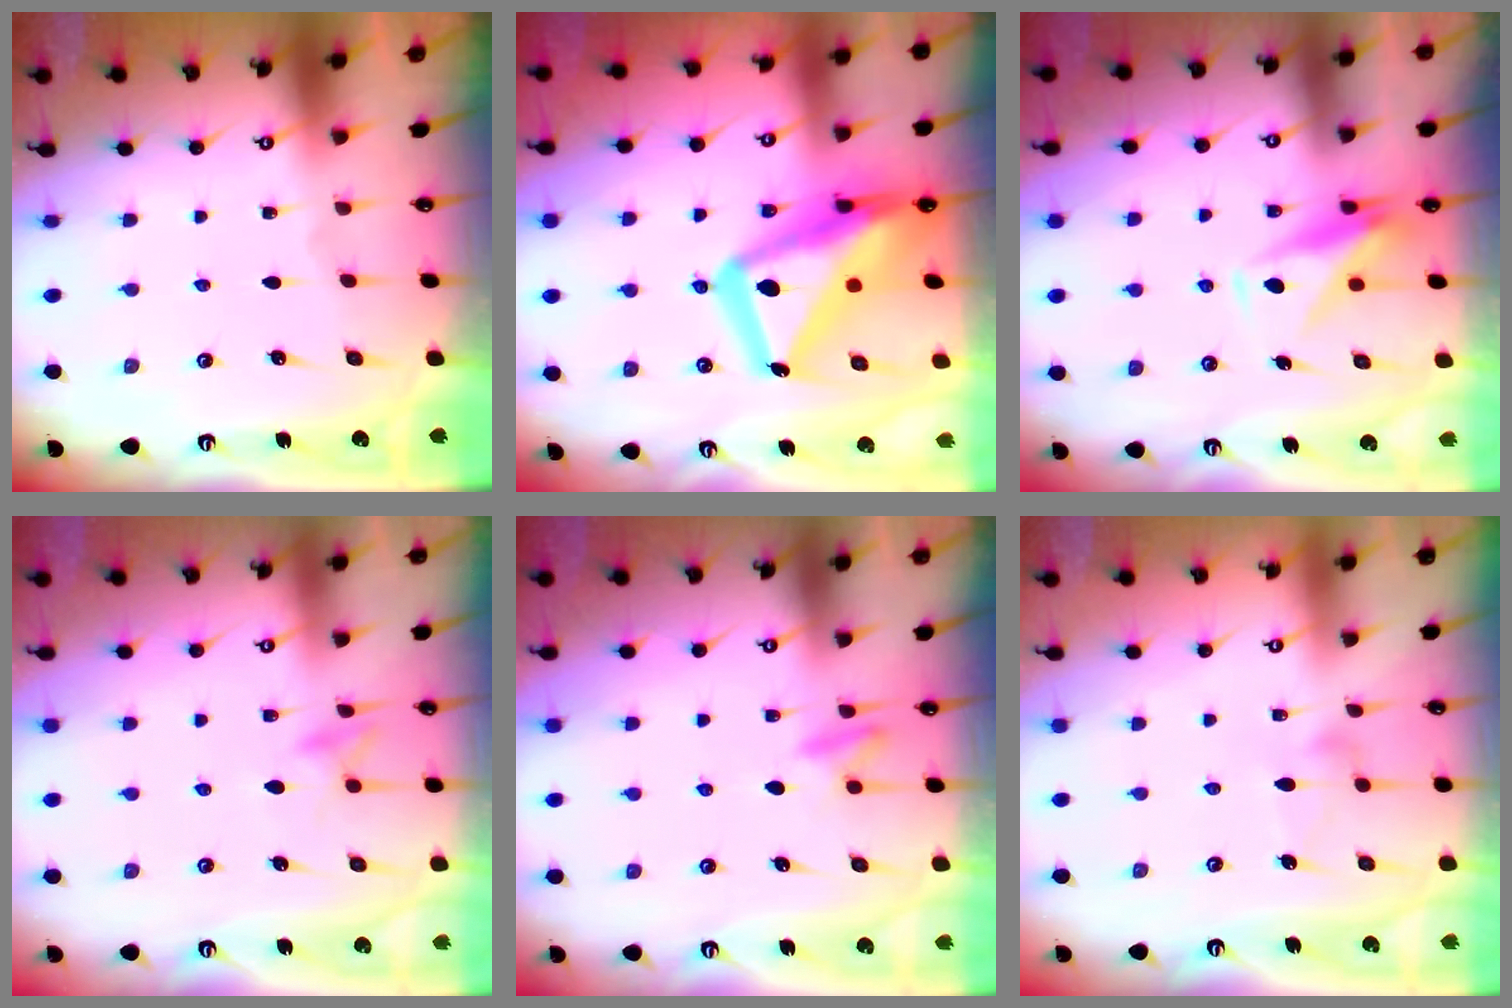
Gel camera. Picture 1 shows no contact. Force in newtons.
{"total": 22.5, "press": 22.4, "slide": 2.0}
{"total": 8.8, "press": 8.6, "slide": 1.7}
{"total": 9.9, "press": 9.9, "slide": 0.9}
{"total": 8.7, "press": 8.6, "slide": 1.2}
{"total": 7.1, "press": 7.1, "slide": 0.3}